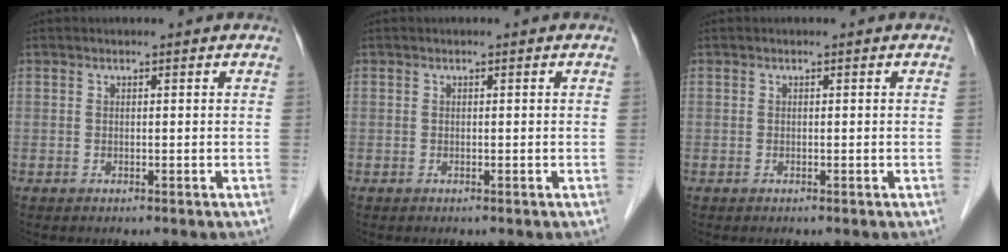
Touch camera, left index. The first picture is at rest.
{"total": 0.0}
{"total": 0.0}